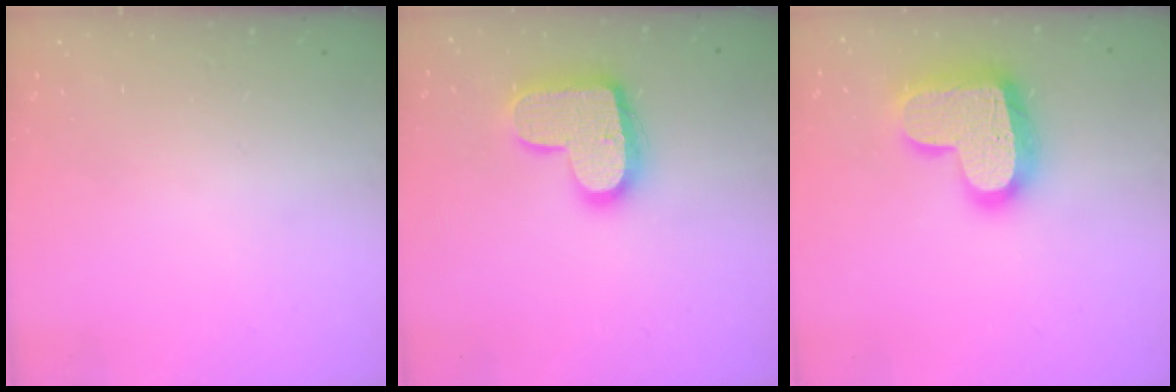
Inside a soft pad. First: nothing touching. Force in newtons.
{"total": 16.6, "press": 16.5, "slide": 0.9}
{"total": 19.5, "press": 19.5, "slide": 1.4}